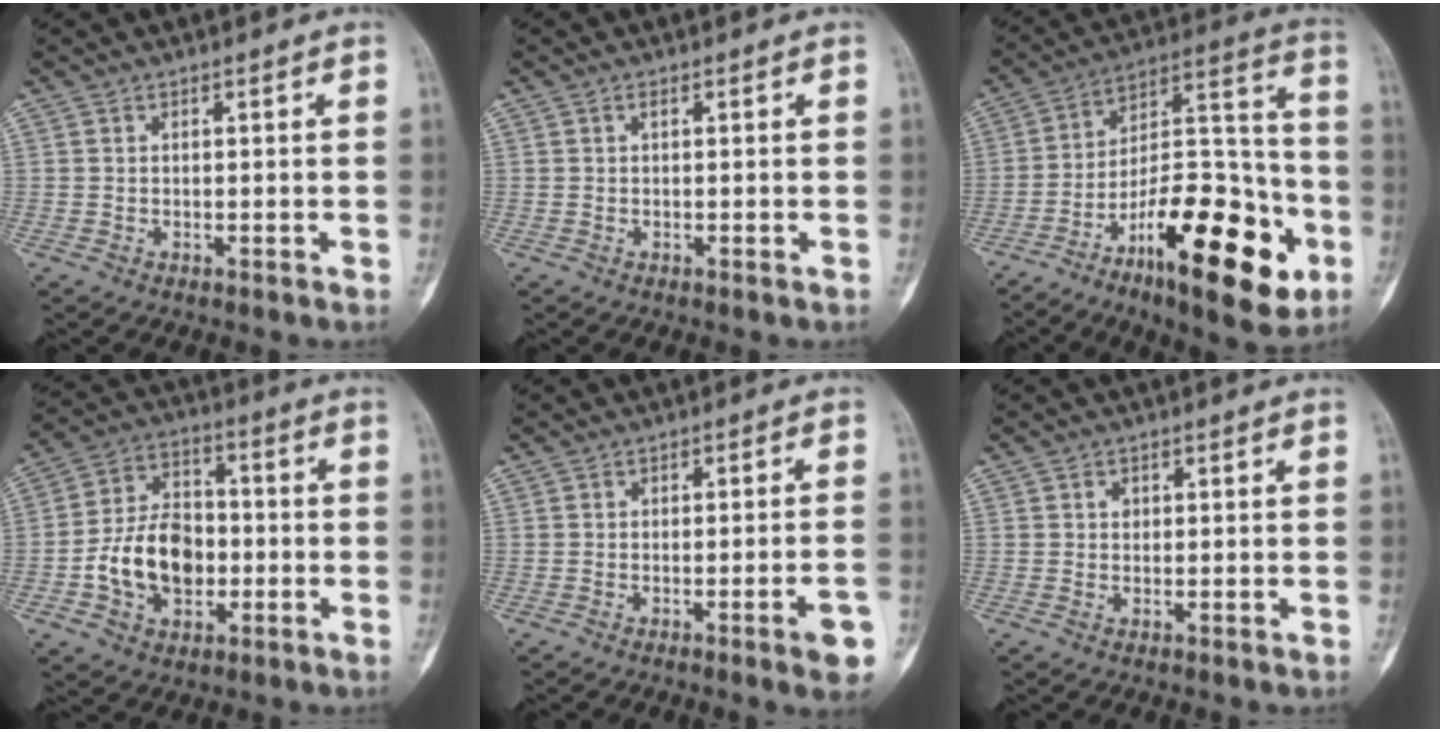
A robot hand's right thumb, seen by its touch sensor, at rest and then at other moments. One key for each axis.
{"total": 0.5, "fx": 0.1, "fy": 0.3, "fz": 0.4, "tx": -0.010, "ty": 0.001, "tz": 0.001}
{"total": 26.0, "fx": -11.8, "fy": 9.8, "fz": 21.0, "tx": -0.303, "ty": 0.074, "tz": -0.181}
{"total": 14.0, "fx": -2.8, "fy": 9.8, "fz": 9.6, "tx": -0.148, "ty": 0.031, "tz": -0.049}
{"total": 5.4, "fx": -2.6, "fy": 0.6, "fz": 4.7, "tx": -0.059, "ty": 0.015, "tz": -0.032}
{"total": 1.1, "fx": 0.2, "fy": 1.1, "fz": 0.3, "tx": -0.001, "ty": 0.002, "tz": 0.004}